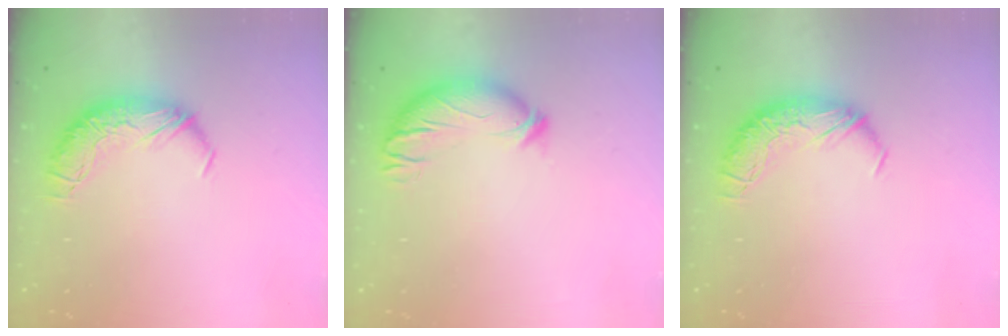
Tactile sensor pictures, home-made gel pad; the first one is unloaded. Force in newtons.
{"total": 3.4, "press": 3.1, "slide": 1.3}
{"total": 0.0}